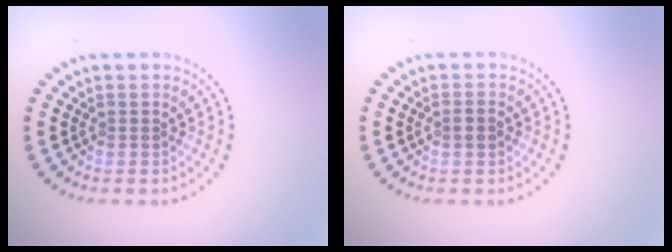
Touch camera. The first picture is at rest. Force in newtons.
{"total": 1.1, "press": 1.1, "slide": 0.3}